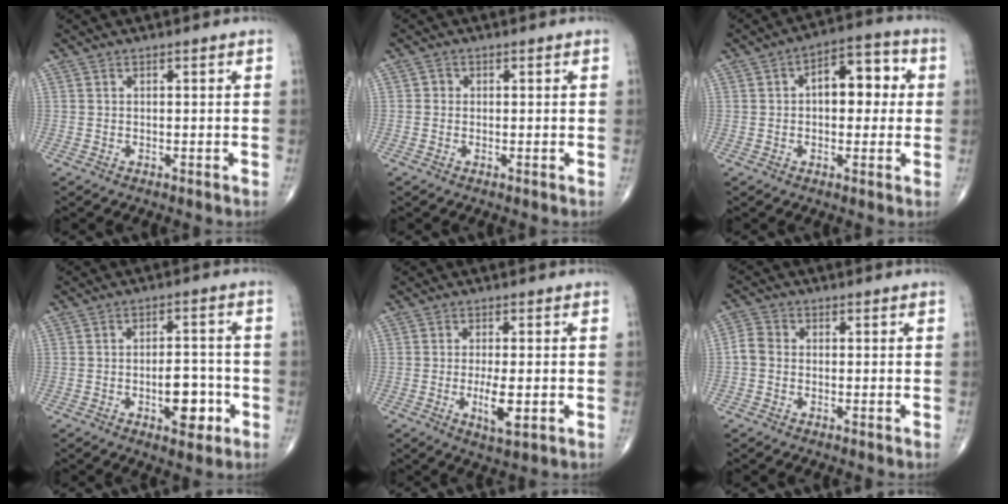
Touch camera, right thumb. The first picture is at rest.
{"total": 1.0, "force": [-0.1, 1.0, 0.3], "torque": [0.003, 0.003, -0.004]}
{"total": 10.4, "force": [1.5, 5.8, 8.5], "torque": [-0.089, 0.028, 0.014]}
{"total": 7.6, "force": [-2.5, 3.8, 6.1], "torque": [-0.064, 0.018, -0.033]}
{"total": 5.5, "force": [-1.2, 1.5, 5.1], "torque": [-0.093, -0.011, -0.019]}
{"total": 3.1, "force": [-0.6, 2.5, 1.8], "torque": [-0.030, 0.008, -0.022]}